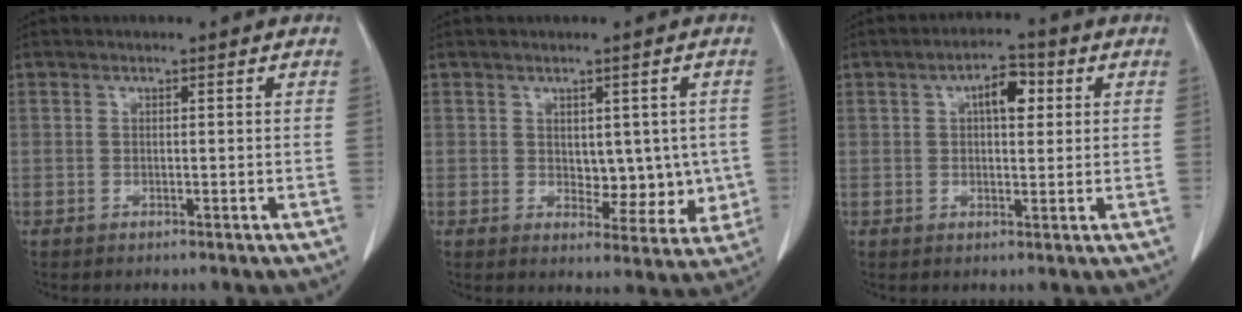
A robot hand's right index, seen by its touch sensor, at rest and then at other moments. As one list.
[{"total": 6.8, "force": [0.3, 4.3, 5.3], "torque": [-0.044, 0.002, 0.016]}, {"total": 5.3, "force": [1.6, 2.2, 4.5], "torque": [-0.069, 0.013, 0.024]}]